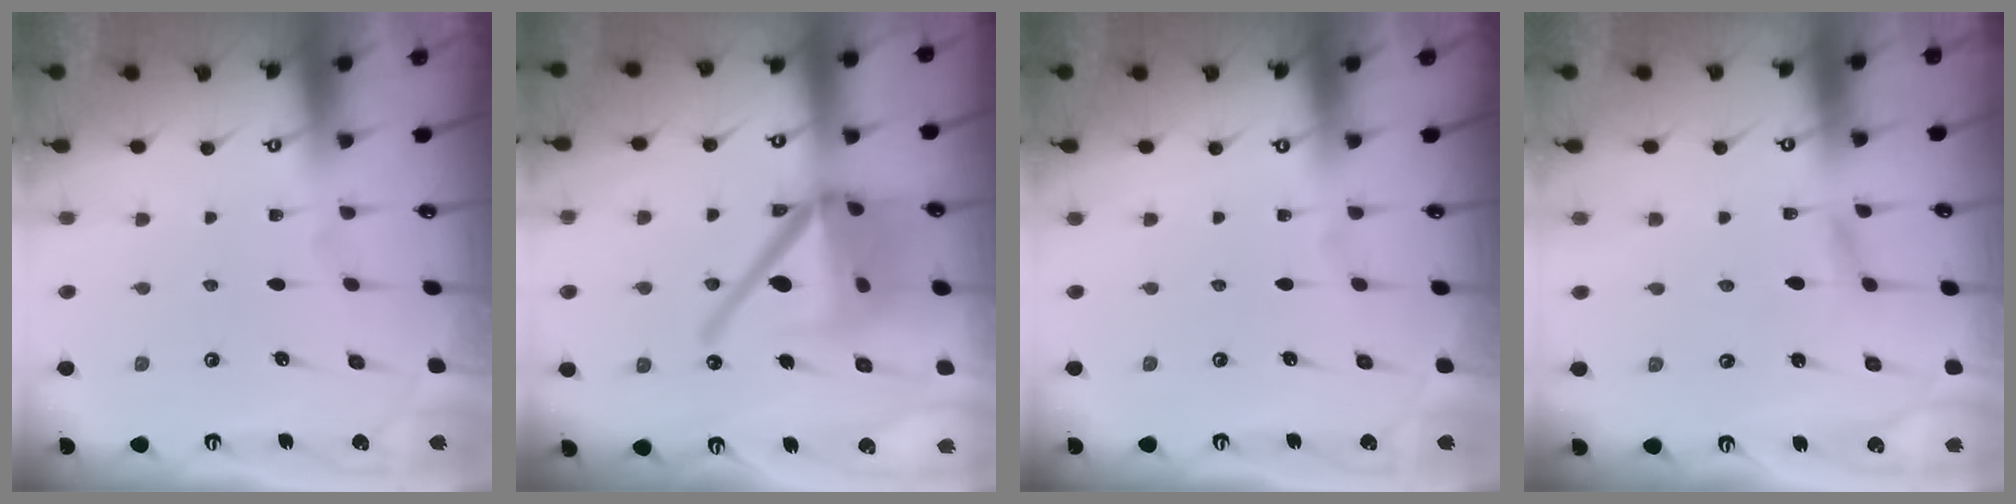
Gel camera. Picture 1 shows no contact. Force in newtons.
{"total": 20.7, "press": 20.6, "slide": 2.6}
{"total": 0.0}
{"total": 1.9, "press": 1.9, "slide": 0.2}